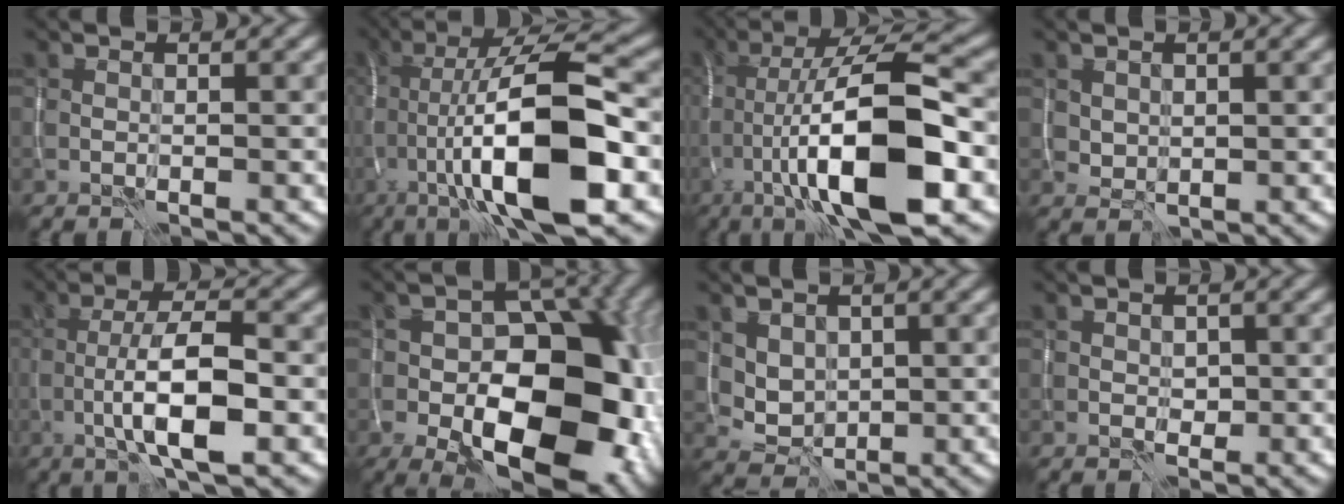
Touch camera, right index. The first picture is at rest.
{"total": 13.1, "force": [-3.2, 3.1, 12.4], "torque": [-0.193, 0.018, -0.055]}
{"total": 13.1, "force": [-3.7, 3.1, 12.2], "torque": [-0.195, 0.018, -0.062]}
{"total": 1.3, "force": [0.6, 1.1, 0.6], "torque": [-0.014, -0.005, 0.017]}
{"total": 6.8, "force": [-2.1, 1.7, 6.2], "torque": [-0.108, 0.009, -0.044]}
{"total": 16.3, "force": [-4.1, 9.5, 12.6], "torque": [-0.165, -0.007, -0.065]}
{"total": 2.5, "force": [0.7, 2.1, 1.2], "torque": [-0.025, -0.007, 0.018]}
{"total": 1.0, "force": [-0.1, 0.9, 0.4], "torque": [-0.006, -0.003, 0.002]}